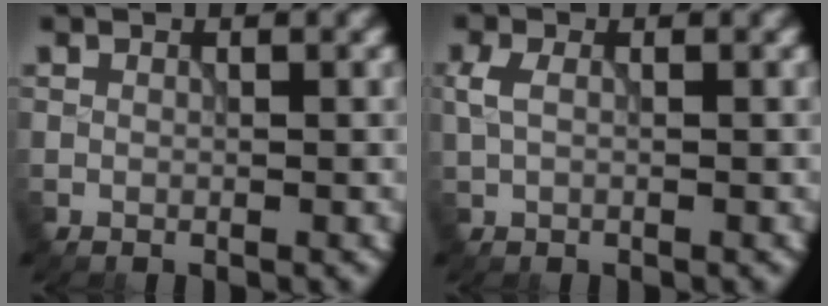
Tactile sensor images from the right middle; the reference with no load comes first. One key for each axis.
{"total": 2.1, "fx": 0.1, "fy": 1.3, "fz": 1.7, "tx": -0.041, "ty": 0.002, "tz": 0.004}